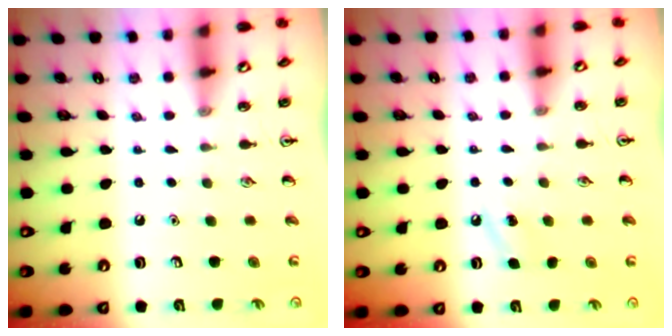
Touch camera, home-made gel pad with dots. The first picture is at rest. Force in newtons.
{"total": 5.3, "press": 5.0, "slide": 1.8}